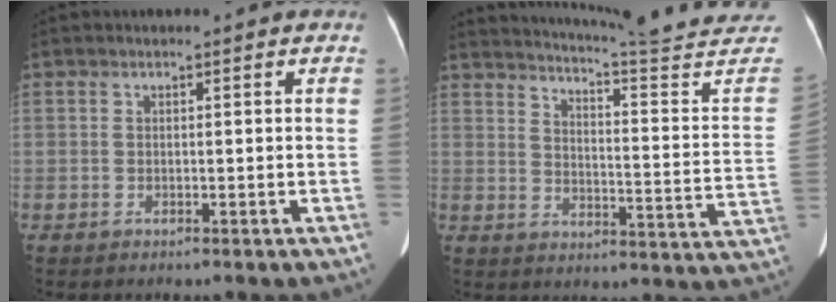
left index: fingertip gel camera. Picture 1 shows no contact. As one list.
[{"total": 25.6, "force": [24.0, -1.0, 8.8], "torque": [-0.140, -0.117, 0.289]}]